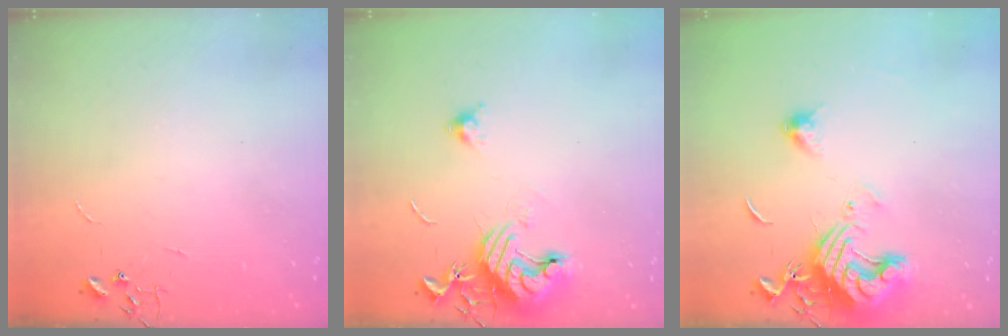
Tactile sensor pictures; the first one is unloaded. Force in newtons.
{"total": 11.7, "press": 11.6, "slide": 1.7}
{"total": 14.9, "press": 14.8, "slide": 1.7}